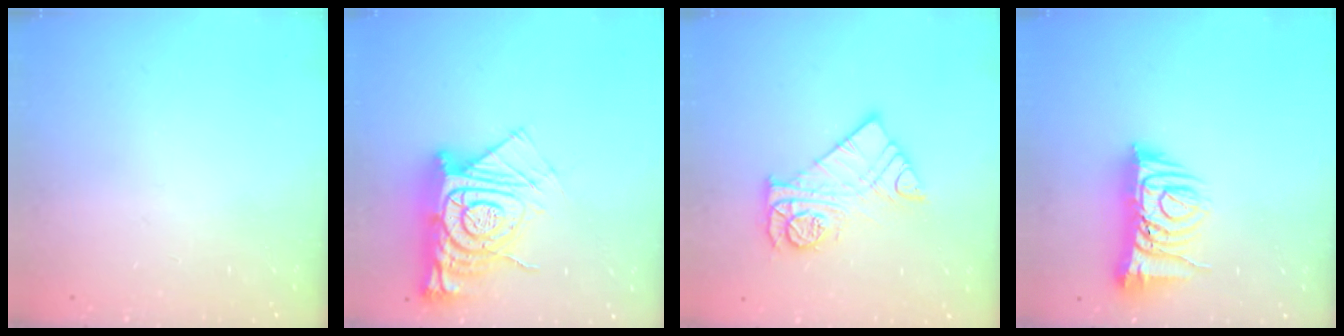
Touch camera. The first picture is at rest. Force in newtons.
{"total": 17.8, "press": 17.7, "slide": 1.6}
{"total": 11.4, "press": 11.4, "slide": 1.0}
{"total": 9.9, "press": 9.8, "slide": 1.4}